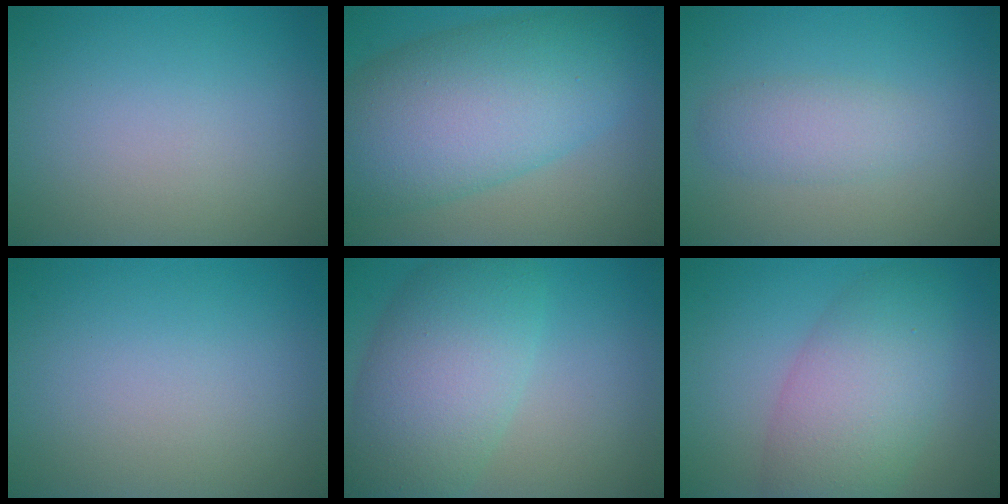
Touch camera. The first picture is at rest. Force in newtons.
{"total": 11.5, "press": 11.4, "slide": 0.1}
{"total": 2.4, "press": 2.4, "slide": 0.1}
{"total": 0.0}
{"total": 8.2, "press": 8.2, "slide": 0.4}
{"total": 6.8, "press": 6.8, "slide": 0.1}